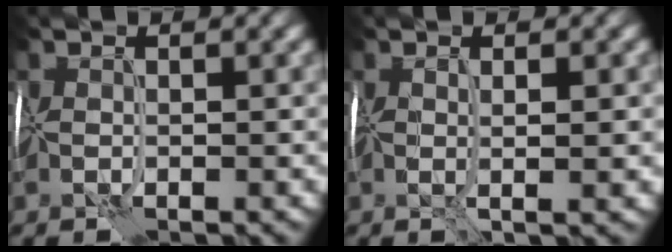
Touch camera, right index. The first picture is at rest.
{"total": 1.5, "force": [0.3, 0.0, 1.5], "torque": [-0.035, -0.002, 0.001]}